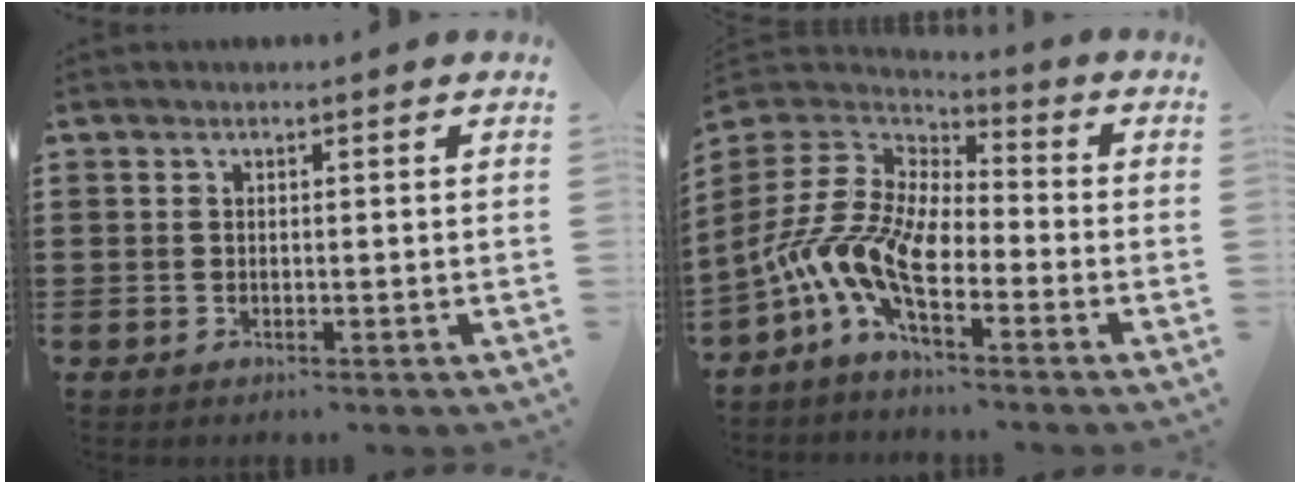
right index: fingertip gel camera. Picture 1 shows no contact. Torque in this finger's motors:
{"motor_torque": [2.14, 0.00, 1.05, 0.21]}